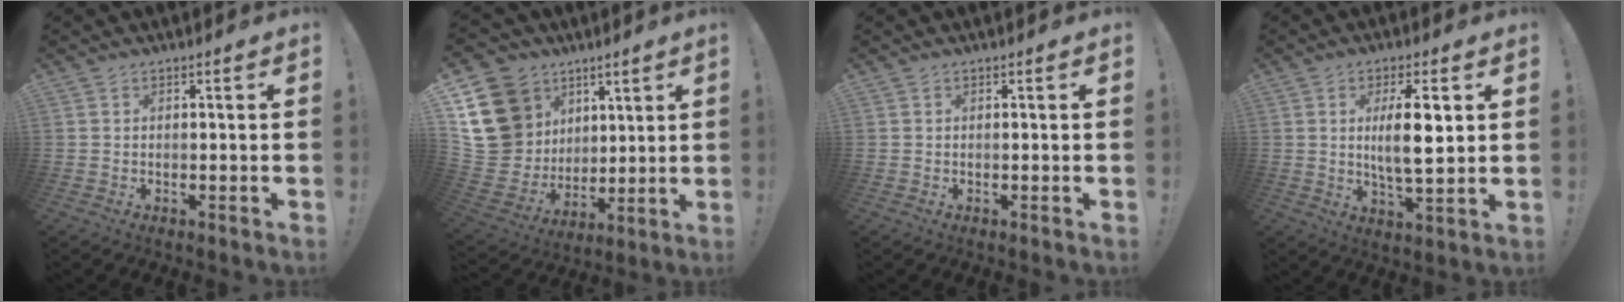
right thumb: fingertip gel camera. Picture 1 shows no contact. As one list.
[{"total": 21.2, "force": [7.5, 17.6, 9.2], "torque": [-0.175, -0.035, 0.177]}, {"total": 0.0}, {"total": 10.2, "force": [1.9, 2.7, 9.6], "torque": [-0.177, -0.005, 0.025]}]